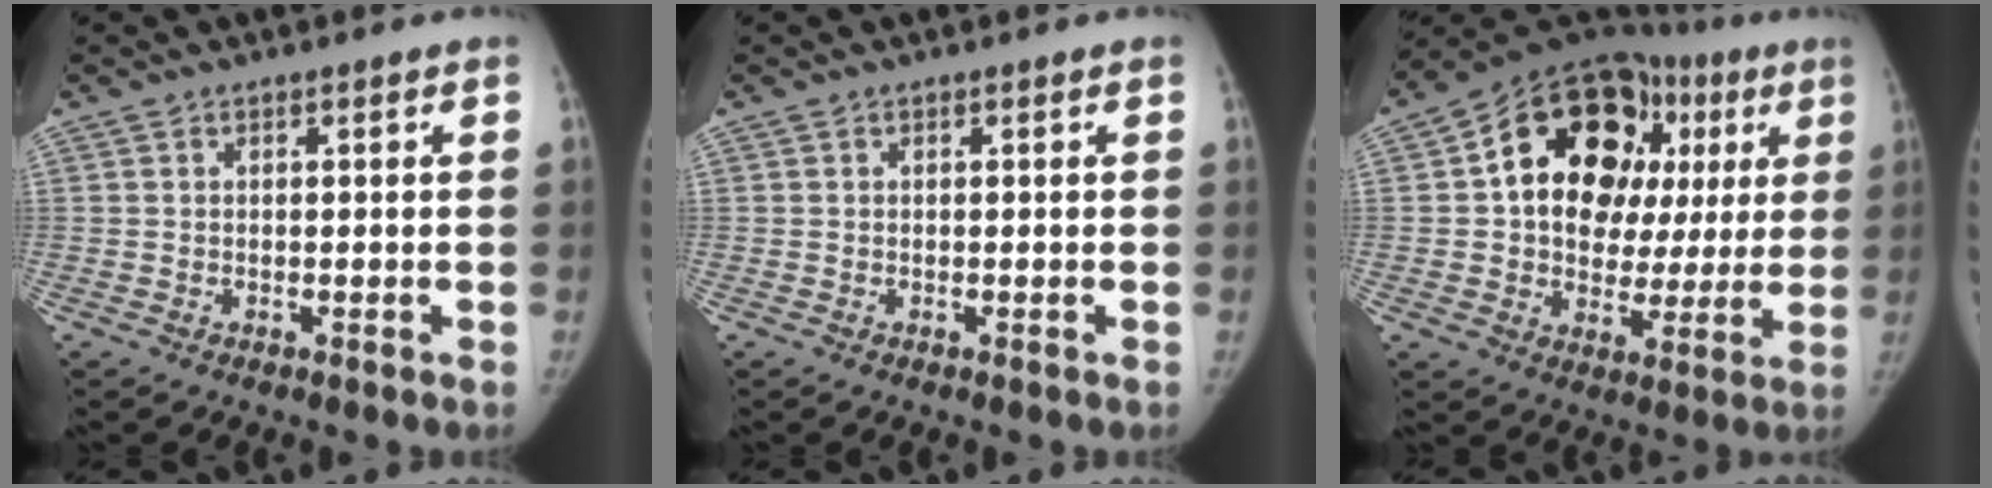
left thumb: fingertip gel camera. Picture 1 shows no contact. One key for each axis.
{"total": 0.0}
{"total": 23.8, "fx": 5.9, "fy": 16.8, "fz": 15.7, "tx": -0.171, "ty": 0.036, "tz": 0.090}